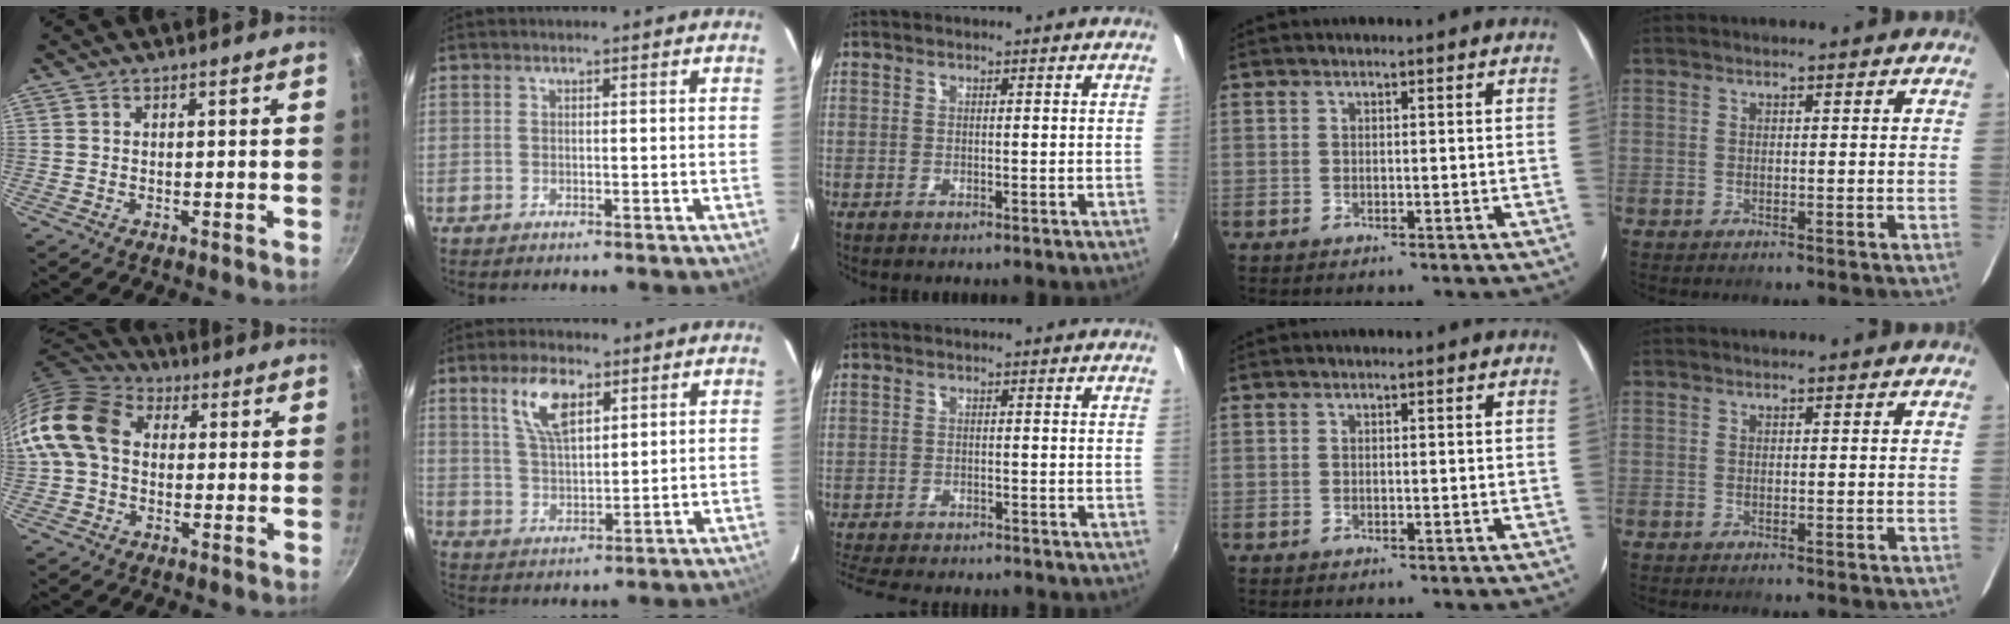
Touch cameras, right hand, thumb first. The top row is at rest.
{"thumb": {"total": 14.2, "force": [1.3, 10.6, 9.3], "torque": [-0.164, 0.029, 0.005]}, "index": {"total": 8.6, "force": [4.3, 3.7, 6.4], "torque": [-0.124, 0.012, 0.086]}, "middle": {"total": 11.1, "force": [-9.9, 2.6, 4.4], "torque": [-0.110, -0.020, -0.154]}}